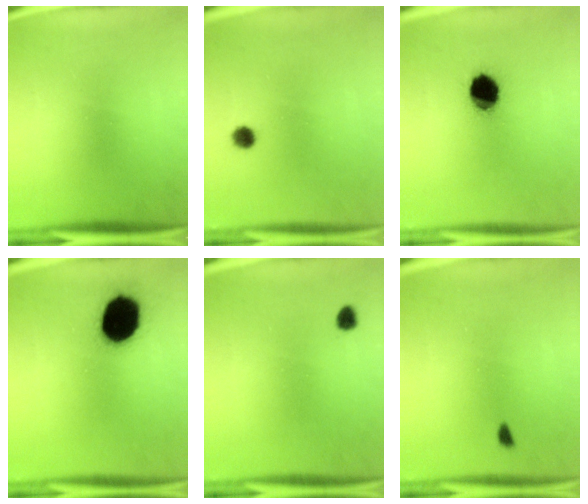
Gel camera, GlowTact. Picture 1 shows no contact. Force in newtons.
{"total": 2.4}
{"total": 10.8}
{"total": 16.9}
{"total": 1.7}
{"total": 1.1}